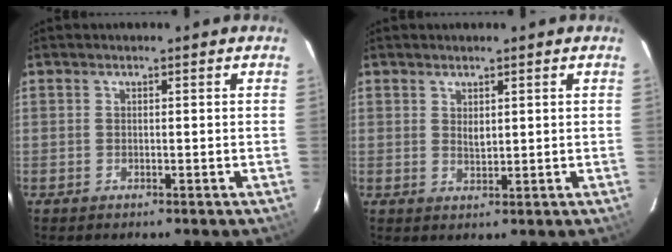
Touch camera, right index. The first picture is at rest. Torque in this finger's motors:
{"motor_torque": [0.23, 0.19, 0.04, 0.01]}